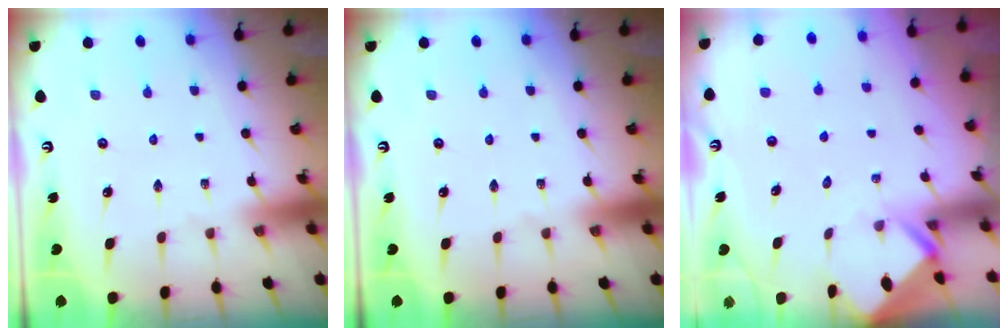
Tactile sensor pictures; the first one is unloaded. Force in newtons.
{"total": 0.0}
{"total": 2.6, "press": 2.6, "slide": 0.1}